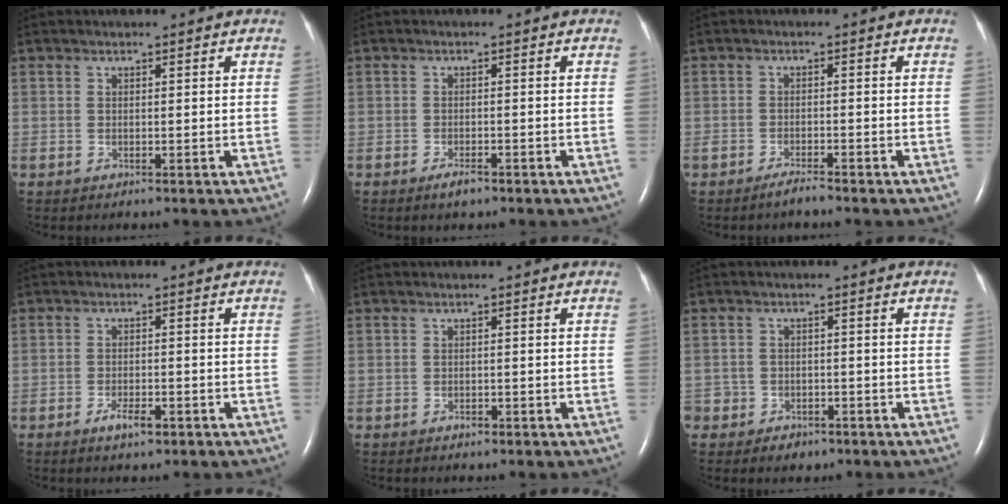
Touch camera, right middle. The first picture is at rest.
{"total": 1.9, "force": [-1.4, 0.6, 1.2], "torque": [-0.029, -0.002, -0.023]}
{"total": 1.9, "force": [-1.7, 0.0, 0.7], "torque": [-0.019, -0.003, -0.032]}
{"total": 3.6, "force": [-2.1, 2.2, 2.0], "torque": [-0.031, 0.003, -0.025]}
{"total": 0.8, "force": [-0.6, 0.4, 0.4], "torque": [-0.009, 0.001, -0.007]}
{"total": 4.0, "force": [-2.5, 3.1, 0.6], "torque": [-0.005, 0.011, -0.035]}